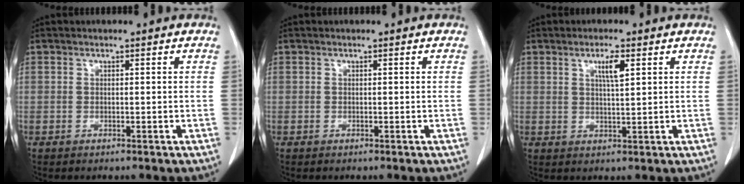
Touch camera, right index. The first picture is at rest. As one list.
[{"total": 0.0}, {"total": 3.4, "force": [1.5, 0.4, 3.0], "torque": [-0.054, -0.001, 0.026]}]